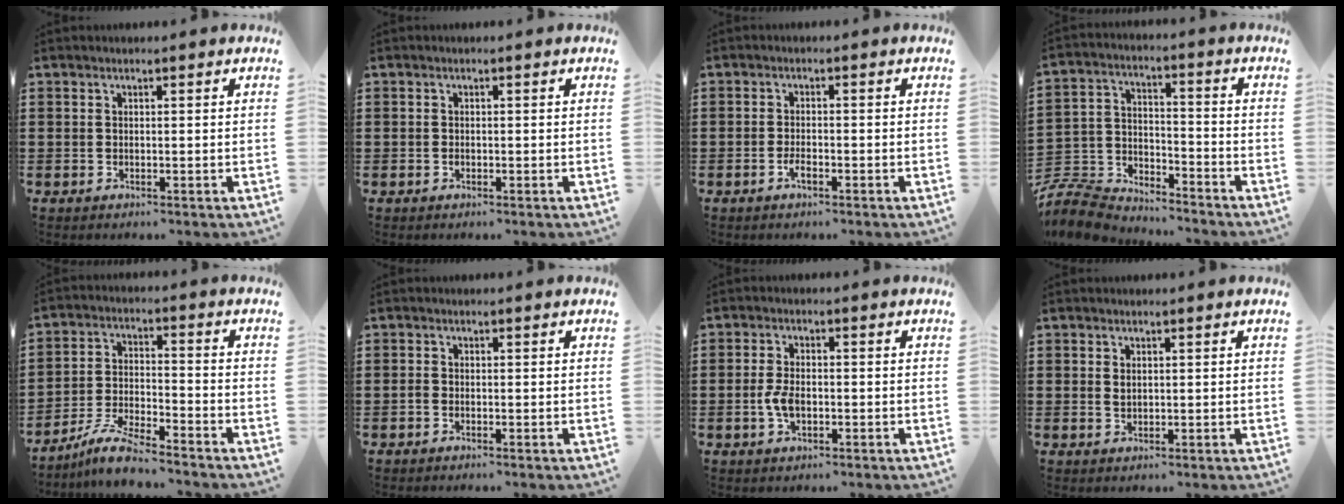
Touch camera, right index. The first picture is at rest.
{"total": 0.0}
{"total": 2.0, "force": [-1.1, 0.5, 1.5], "torque": [-0.028, -0.001, -0.020]}
{"total": 8.1, "force": [-7.8, 1.9, 1.3], "torque": [-0.043, 0.006, -0.159]}
{"total": 6.6, "force": [-6.1, 0.2, 2.7], "torque": [-0.063, -0.004, -0.117]}
{"total": 0.8, "force": [-0.5, 0.5, 0.4], "torque": [-0.008, -0.003, -0.008]}
{"total": 4.0, "force": [-0.7, 2.0, 3.4], "torque": [-0.082, -0.007, -0.017]}
{"total": 1.0, "force": [0.3, 0.7, 0.7], "torque": [-0.015, 0.004, 0.006]}